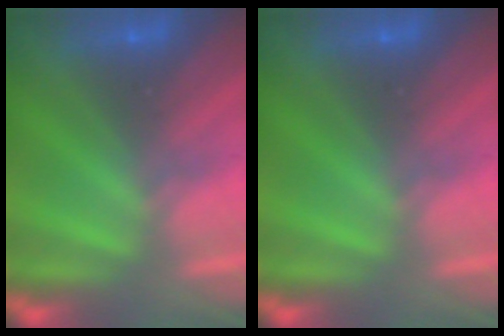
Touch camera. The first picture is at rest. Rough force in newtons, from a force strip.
{"total": 0.0}